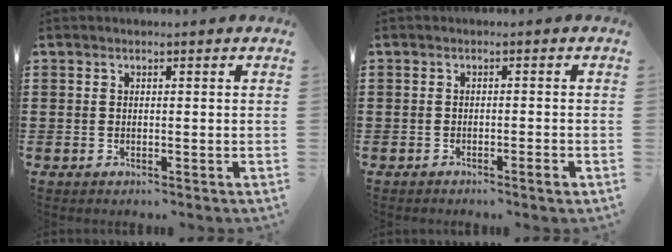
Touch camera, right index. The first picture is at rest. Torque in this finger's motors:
{"motor_torque": [0.49, 0.22, 0.05, 0.01]}